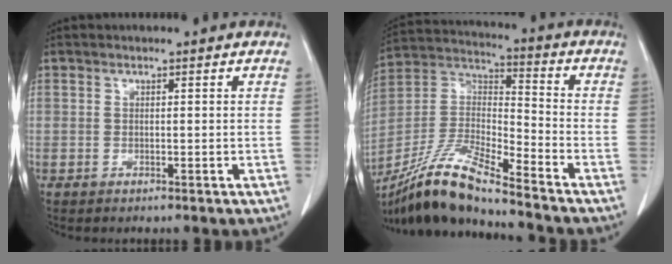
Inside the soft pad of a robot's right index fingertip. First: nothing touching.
{"total": 15.5, "force": [-13.2, 0.5, 8.0], "torque": [-0.162, -0.003, -0.249]}